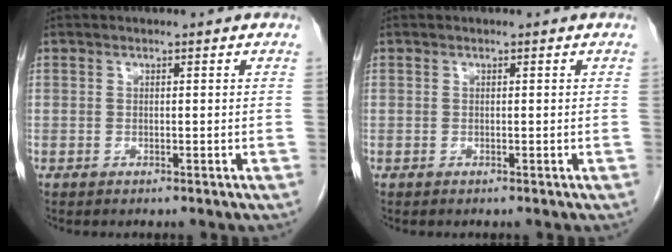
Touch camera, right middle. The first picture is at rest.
{"total": 0.0}